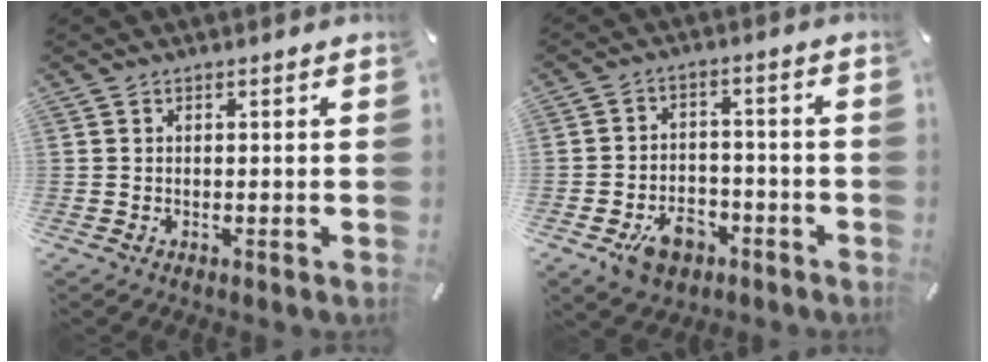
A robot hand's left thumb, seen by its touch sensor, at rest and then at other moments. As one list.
[{"total": 8.7, "force": [-4.1, 6.2, 4.5], "torque": [-0.066, 0.023, -0.072]}]